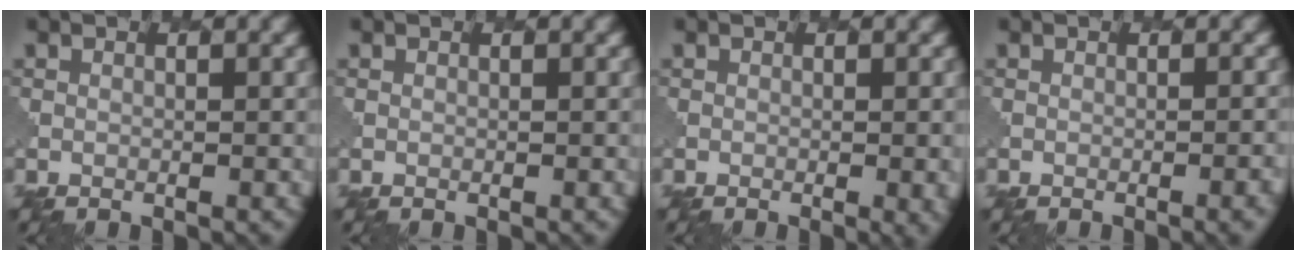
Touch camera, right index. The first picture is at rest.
{"total": 0.0}
{"total": 1.9, "force": [-0.7, 0.4, 1.7], "torque": [-0.022, -0.002, -0.009]}
{"total": 2.8, "force": [-1.5, 0.9, 2.2], "torque": [-0.005, 0.012, -0.014]}